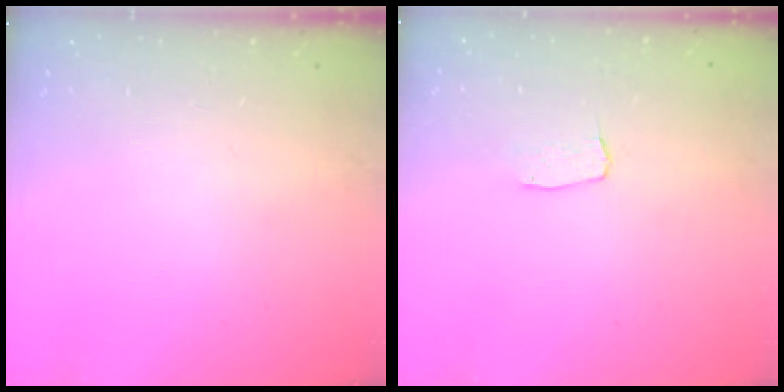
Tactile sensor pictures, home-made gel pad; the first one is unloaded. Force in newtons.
{"total": 3.0, "press": 3.0, "slide": 0.2}